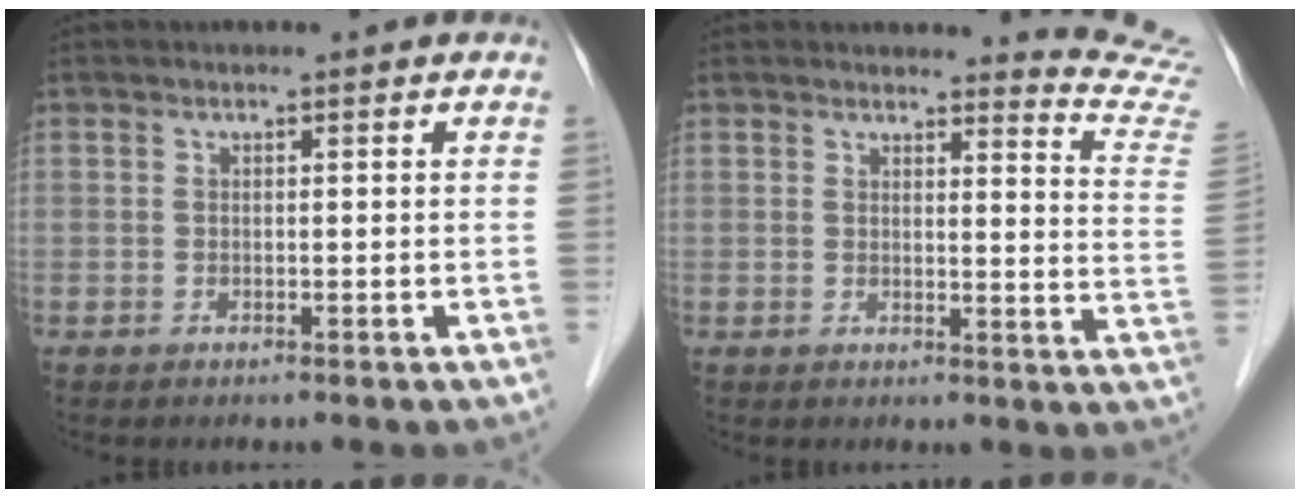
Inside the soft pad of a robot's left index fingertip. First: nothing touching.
{"total": 10.1, "force": [10.0, -1.2, -0.4], "torque": [0.009, -0.131, 0.083]}